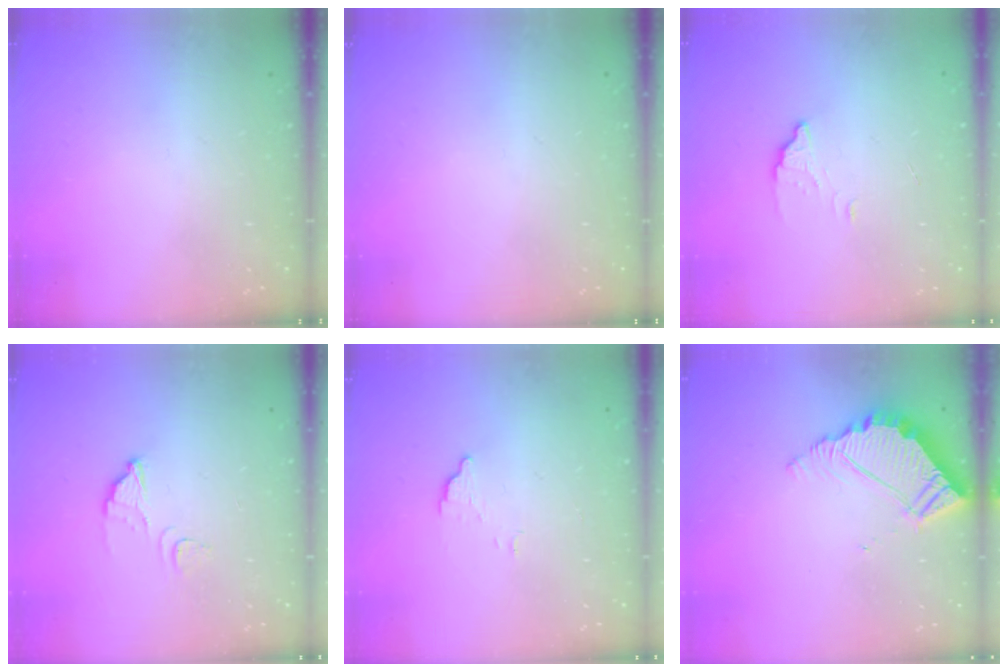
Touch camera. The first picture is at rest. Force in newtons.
{"total": 0.0}
{"total": 2.7, "press": 2.7, "slide": 0.2}
{"total": 2.5, "press": 2.5, "slide": 0.2}
{"total": 3.6, "press": 3.6, "slide": 0.2}
{"total": 5.8, "press": 5.8, "slide": 0.4}